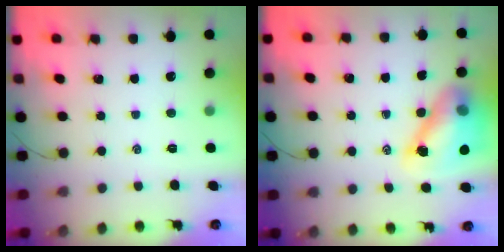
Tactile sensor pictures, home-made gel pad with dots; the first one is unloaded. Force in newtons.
{"total": 13.6, "press": 13.0, "slide": 3.9}